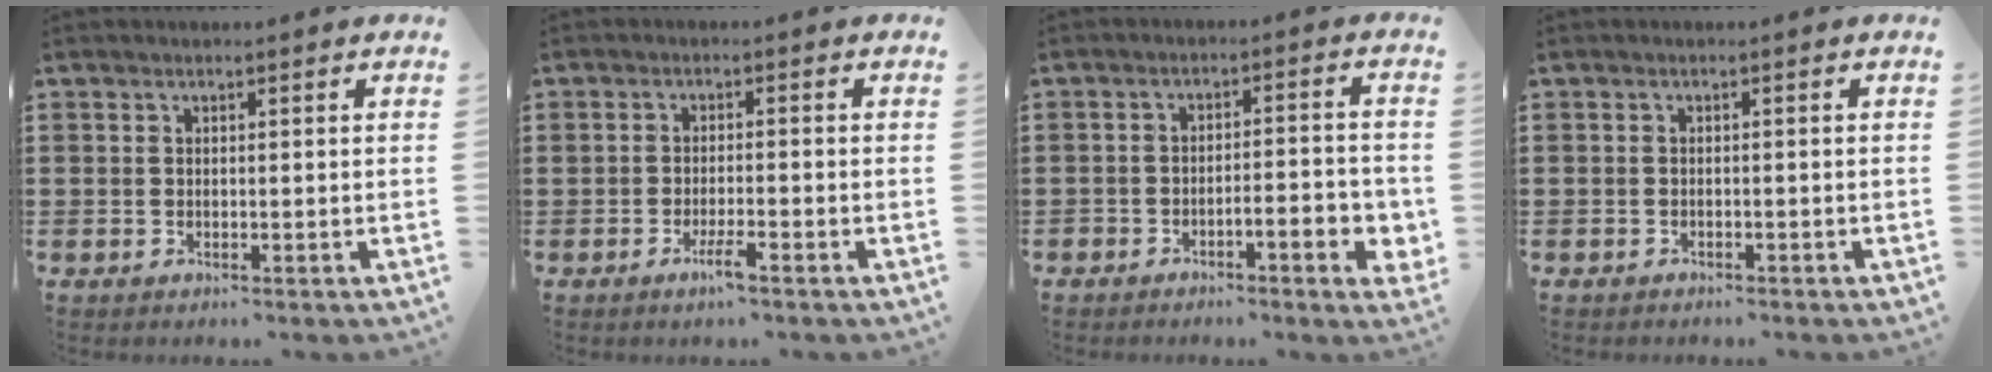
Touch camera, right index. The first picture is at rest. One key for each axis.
{"total": 2.8, "fx": -1.7, "fy": 0.3, "fz": 2.1, "tx": -0.043, "ty": -0.005, "tz": -0.032}
{"total": 4.7, "fx": -2.8, "fy": 0.8, "fz": 3.6, "tx": -0.058, "ty": -0.002, "tz": -0.050}
{"total": 0.6, "fx": -0.6, "fy": 0.2, "fz": 0.1, "tx": -0.005, "ty": -0.002, "tz": -0.011}